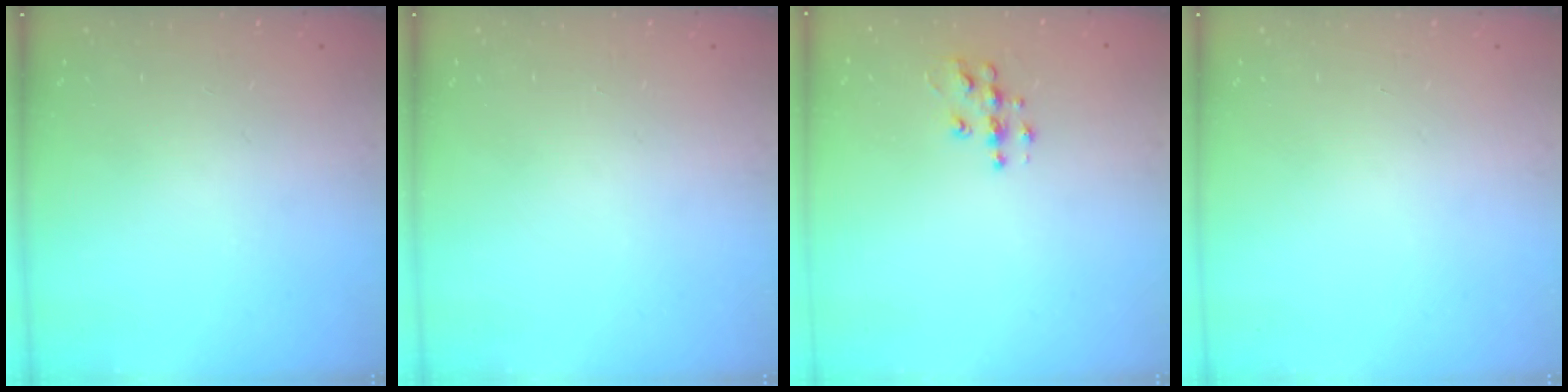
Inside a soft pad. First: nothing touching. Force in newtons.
{"total": 0.0}
{"total": 7.0, "press": 7.0, "slide": 0.3}
{"total": 0.0}